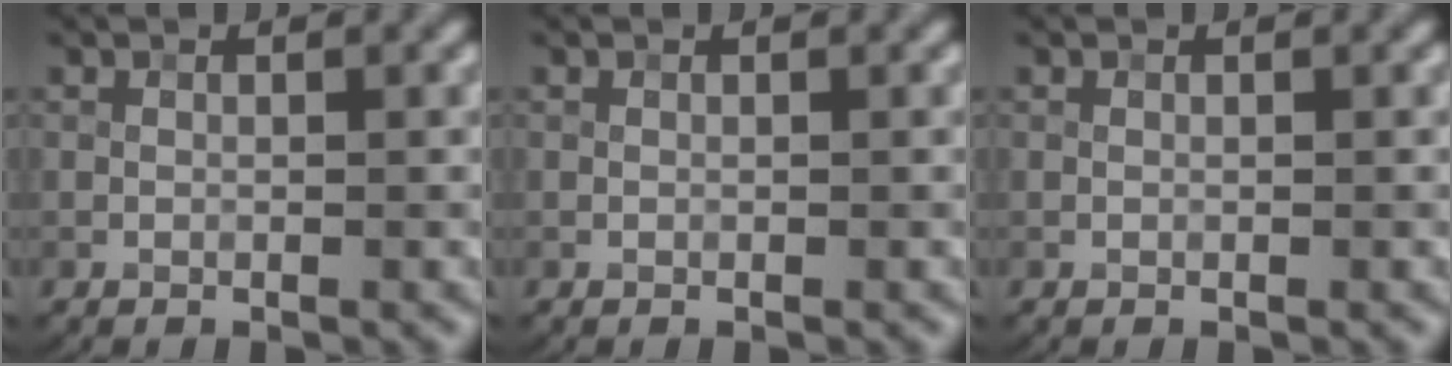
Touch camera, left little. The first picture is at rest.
{"total": 0.0}
{"total": 0.0}